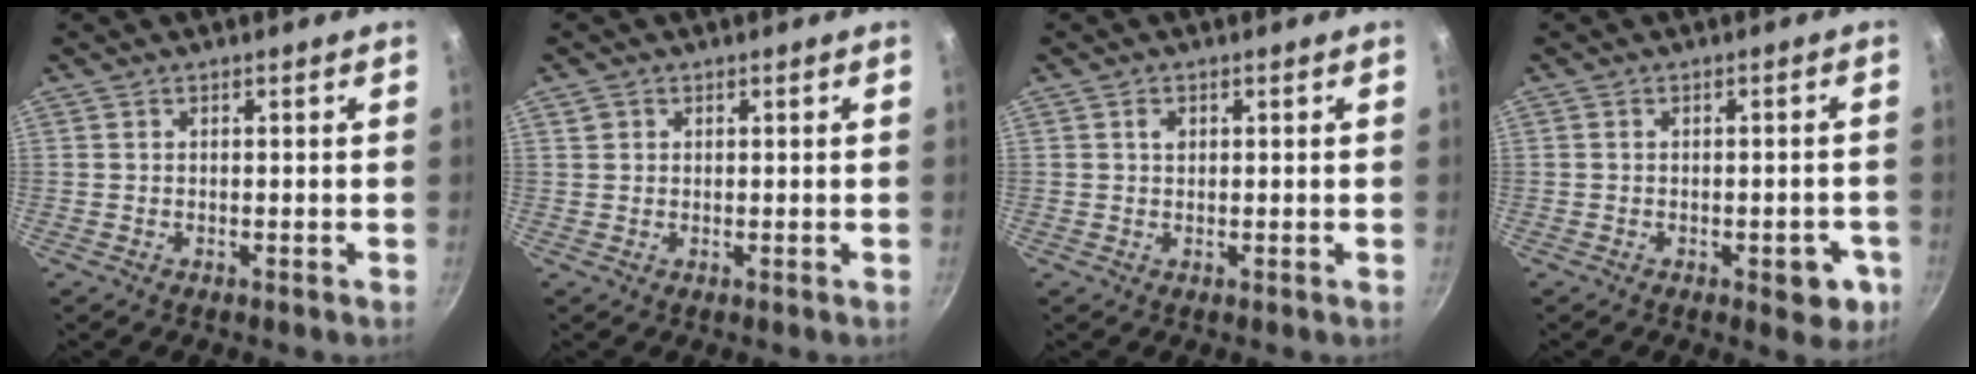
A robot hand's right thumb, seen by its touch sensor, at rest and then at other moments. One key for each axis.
{"total": 1.4, "fx": 0.6, "fy": 1.2, "fz": 0.4, "tx": -0.007, "ty": 0.004, "tz": 0.007}
{"total": 1.5, "fx": 0.5, "fy": 1.1, "fz": 0.9, "tx": -0.010, "ty": 0.001, "tz": 0.007}
{"total": 6.1, "fx": -2.3, "fy": 3.0, "fz": 4.8, "tx": -0.032, "ty": 0.014, "tz": -0.025}